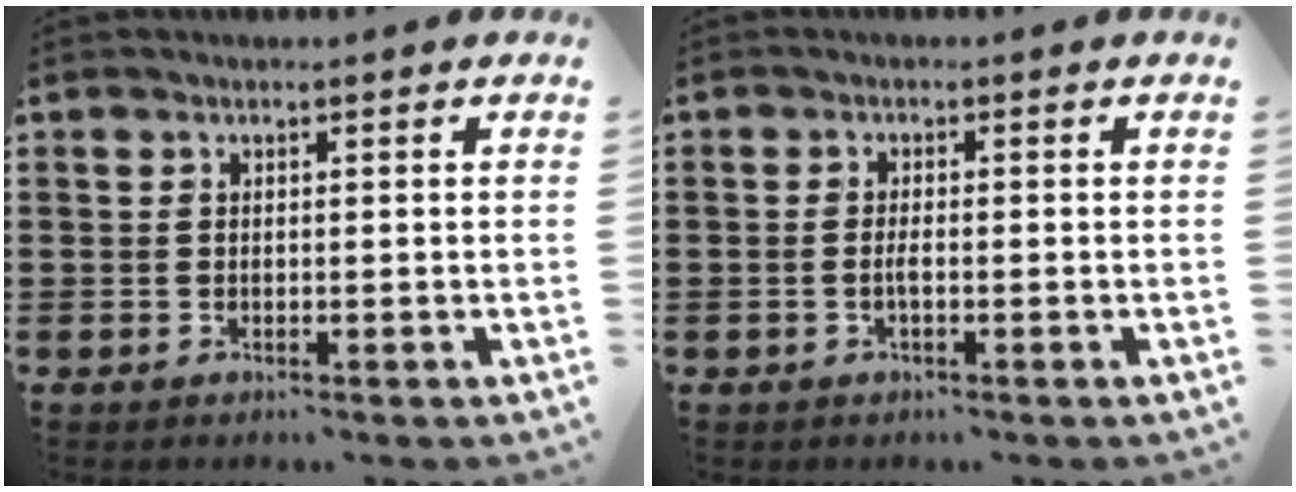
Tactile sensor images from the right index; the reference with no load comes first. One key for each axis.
{"total": 1.1, "fx": -0.4, "fy": 0.1, "fz": 1.1, "tx": -0.020, "ty": 0.001, "tz": -0.006}